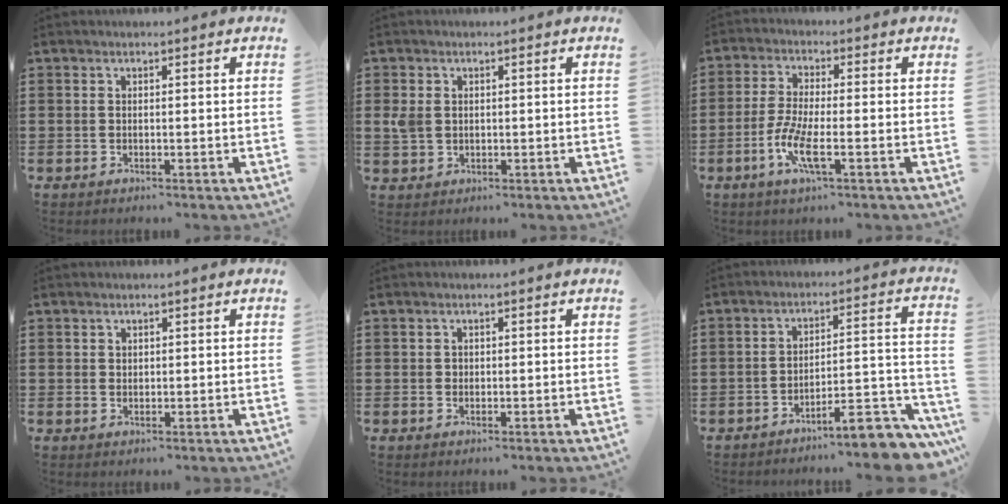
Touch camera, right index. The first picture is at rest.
{"total": 2.8, "force": [0.4, 2.0, 1.9], "torque": [-0.063, -0.002, 0.001]}
{"total": 6.2, "force": [-2.4, 1.5, 5.5], "torque": [-0.126, -0.011, -0.051]}
{"total": 0.8, "force": [0.6, 0.6, 0.1], "torque": [-0.003, 0.002, 0.012]}
{"total": 0.6, "force": [0.2, 0.6, 0.1], "torque": [-0.004, 0.003, 0.004]}
{"total": 8.7, "force": [-7.2, 1.5, 4.6], "torque": [-0.059, 0.016, -0.132]}